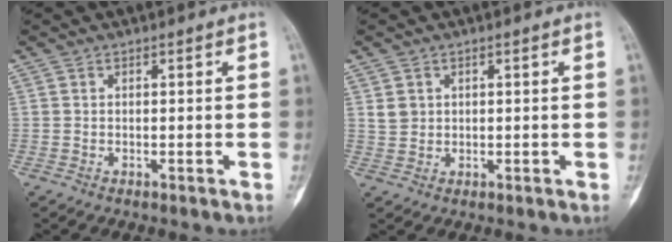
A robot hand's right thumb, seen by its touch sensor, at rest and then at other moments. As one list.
[{"total": 2.5, "force": [0.9, 2.1, 0.9], "torque": [-0.010, -0.003, 0.023]}]